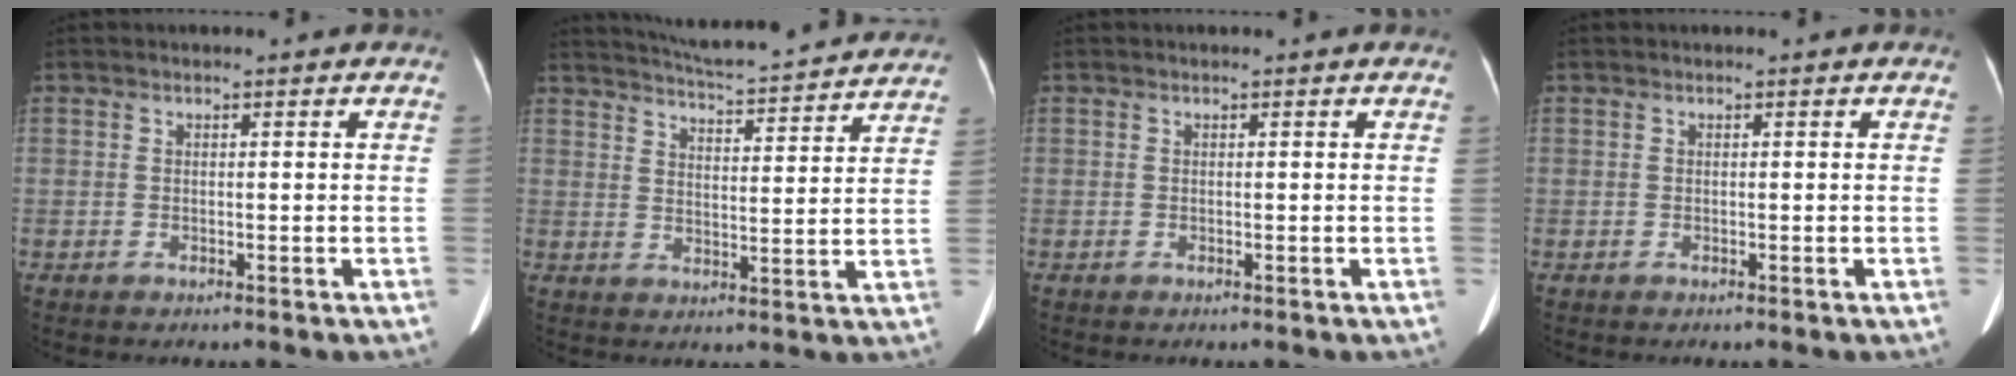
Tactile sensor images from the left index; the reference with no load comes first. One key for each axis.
{"total": 18.5, "fx": 17.4, "fy": 1.4, "fz": 6.1, "tx": -0.097, "ty": -0.006, "tz": 0.224}
{"total": 0.0}
{"total": 0.0}